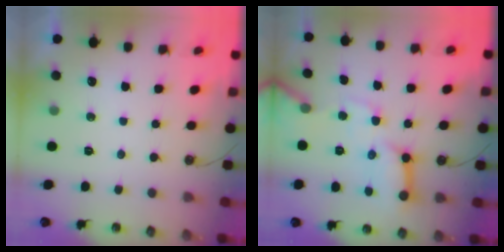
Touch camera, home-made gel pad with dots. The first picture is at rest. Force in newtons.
{"total": 14.8, "press": 14.8, "slide": 1.1}